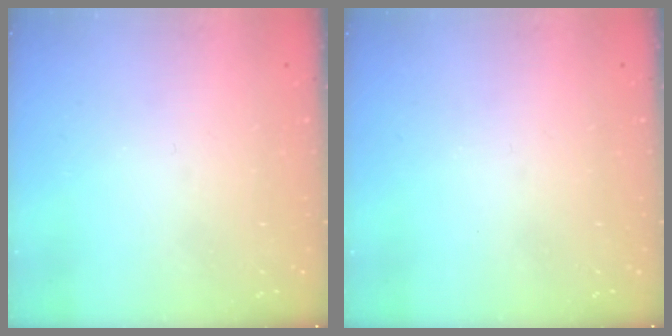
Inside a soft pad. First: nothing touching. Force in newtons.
{"total": 0.0}